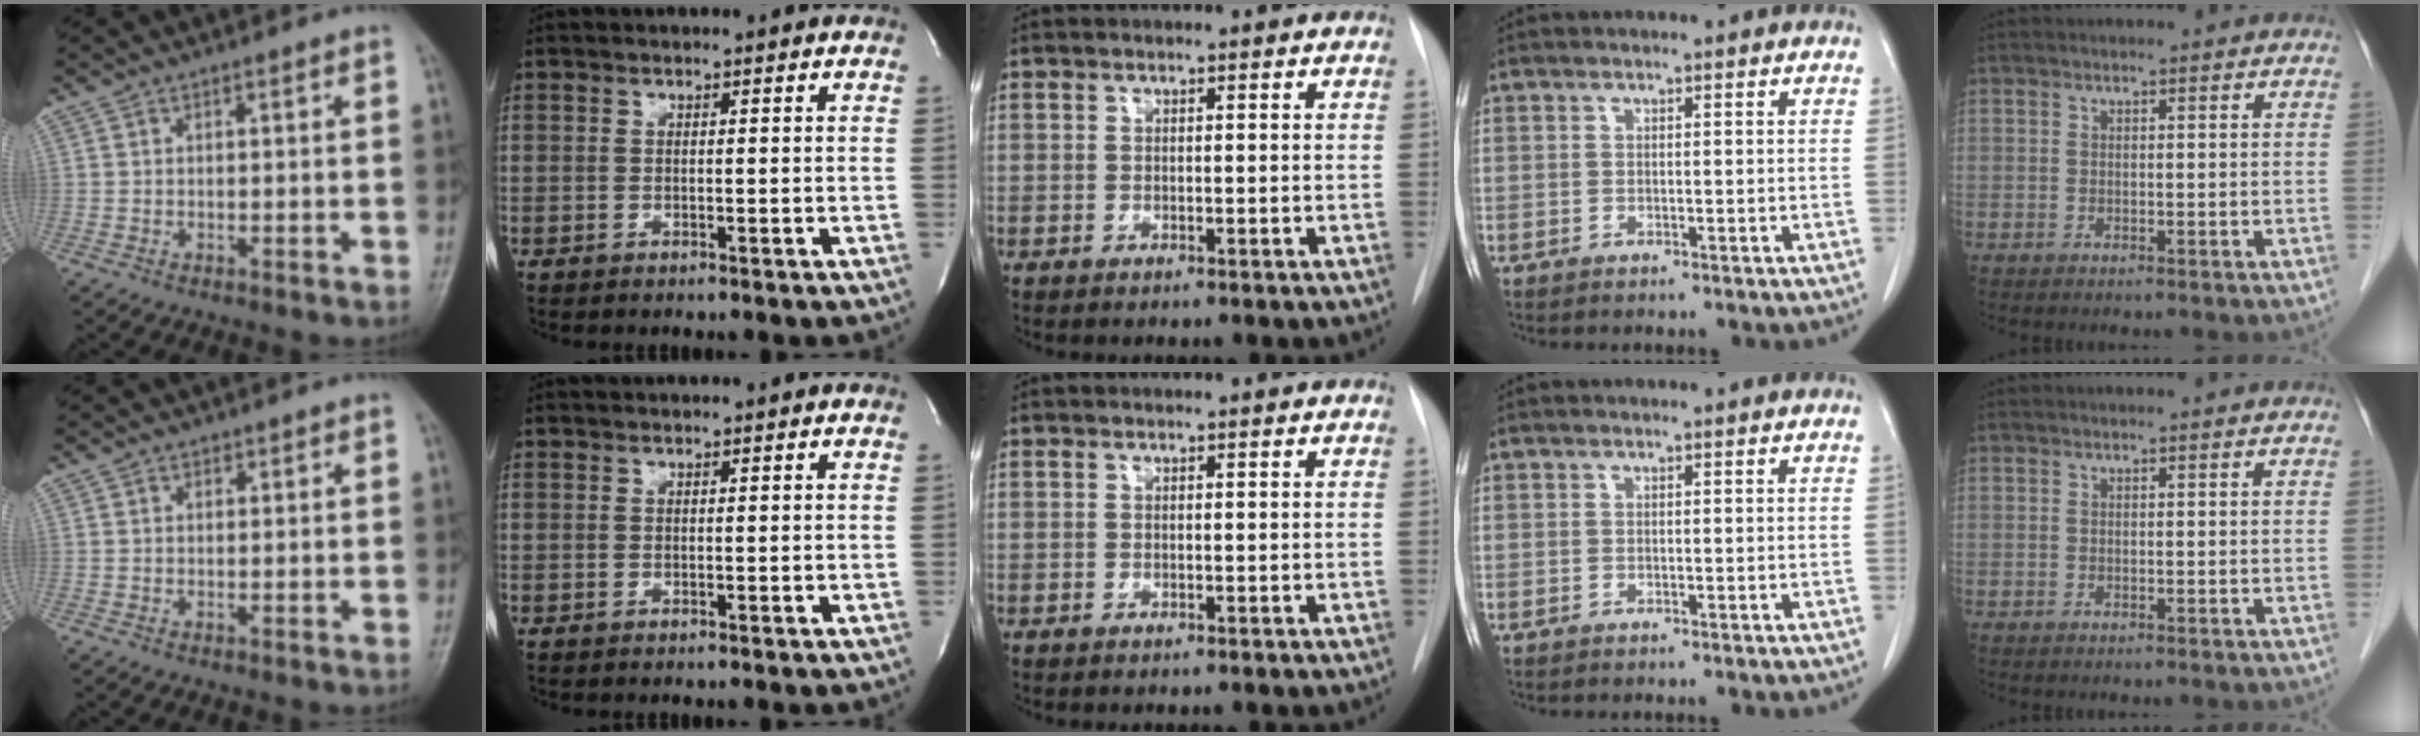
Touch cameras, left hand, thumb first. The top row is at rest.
{"thumb": {"total": 0.5, "force": [0.3, 0.4, 0.1], "torque": [0.000, -0.002, 0.004]}}